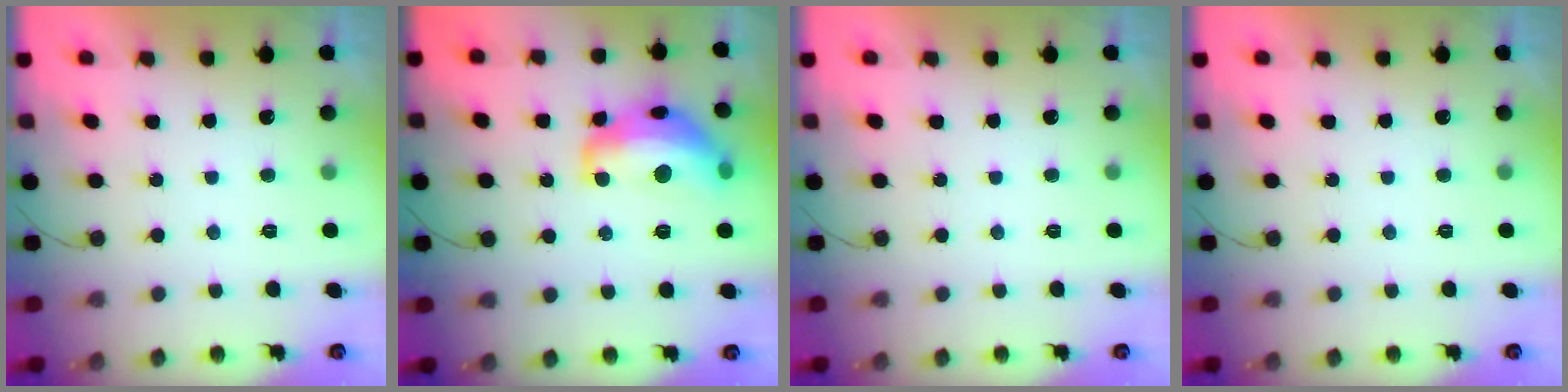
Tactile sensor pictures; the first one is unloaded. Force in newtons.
{"total": 16.0, "press": 16.0, "slide": 0.9}
{"total": 0.0}
{"total": 0.0}